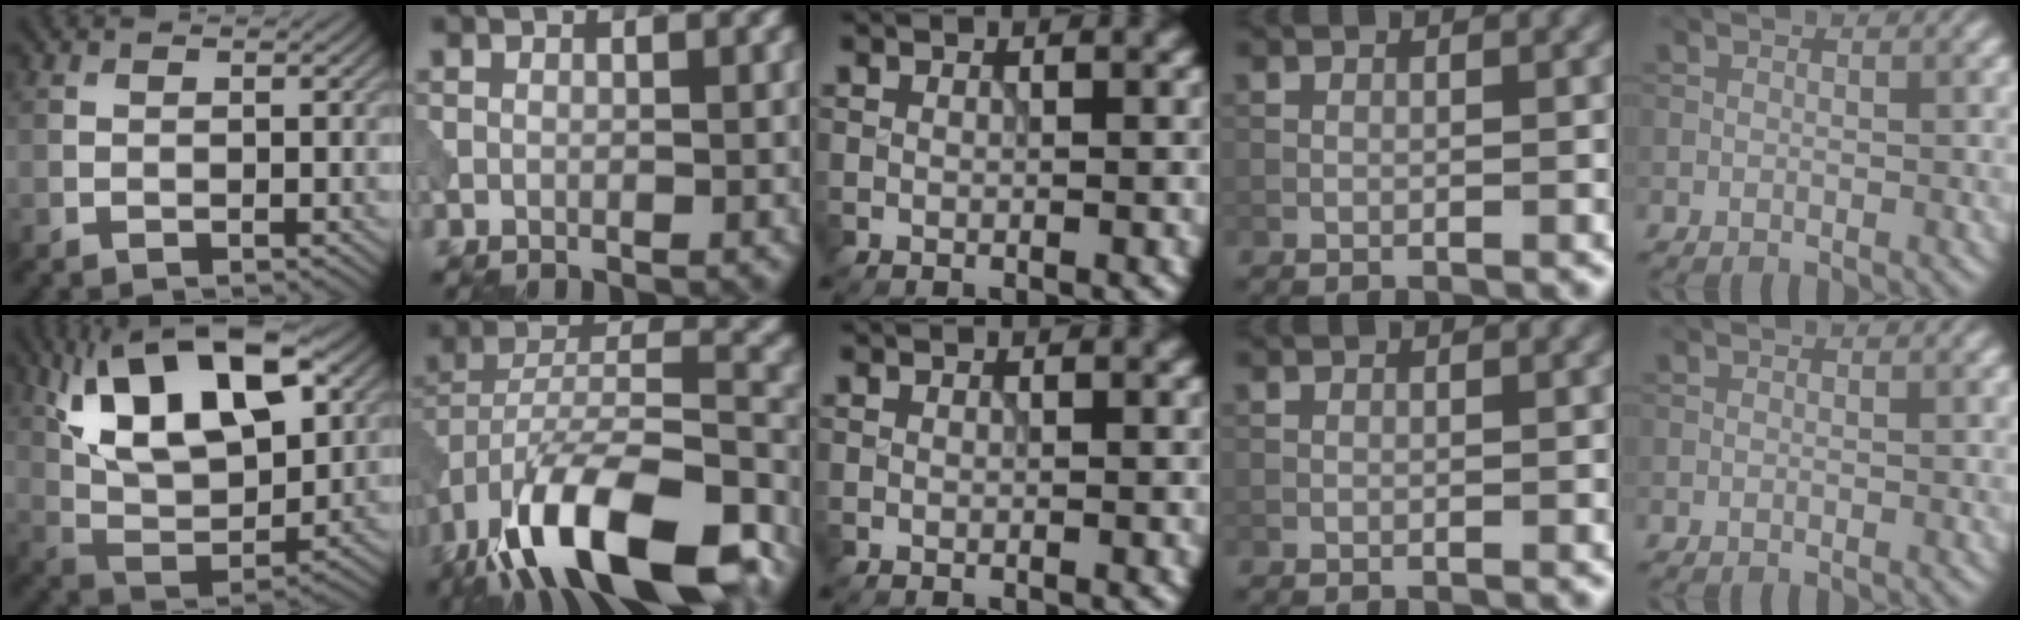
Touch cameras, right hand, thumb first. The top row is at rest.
{"thumb": {"total": 17.9, "force": [8.2, 8.2, 13.6], "torque": [-0.261, 0.016, 0.132]}, "index": {"total": 16.8, "force": [-11.3, 6.1, 10.8], "torque": [-0.205, 0.005, -0.186]}}